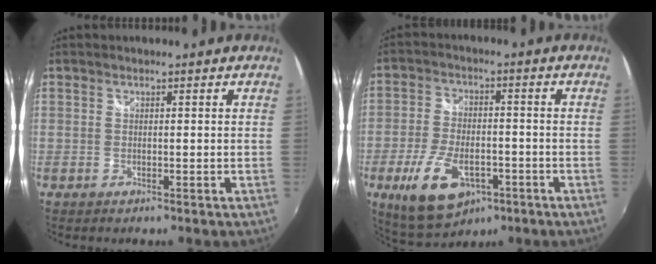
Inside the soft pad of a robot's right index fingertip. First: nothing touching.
{"total": 13.3, "force": [-5.8, 7.1, 9.6], "torque": [-0.206, -0.019, -0.093]}